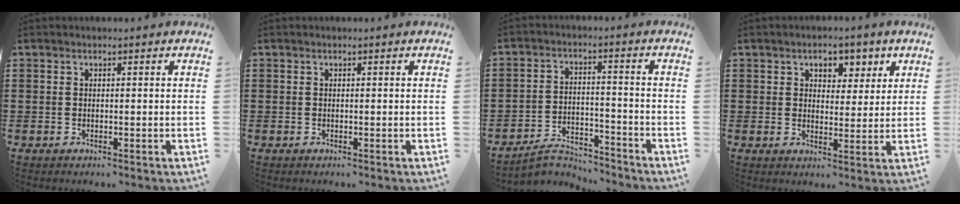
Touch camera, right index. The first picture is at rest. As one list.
[{"total": 0.0}, {"total": 5.1, "force": [-4.9, 1.0, 1.2], "torque": [-0.025, 0.007, -0.095]}, {"total": 3.9, "force": [2.2, 2.8, 1.6], "torque": [-0.031, 0.007, 0.033]}]